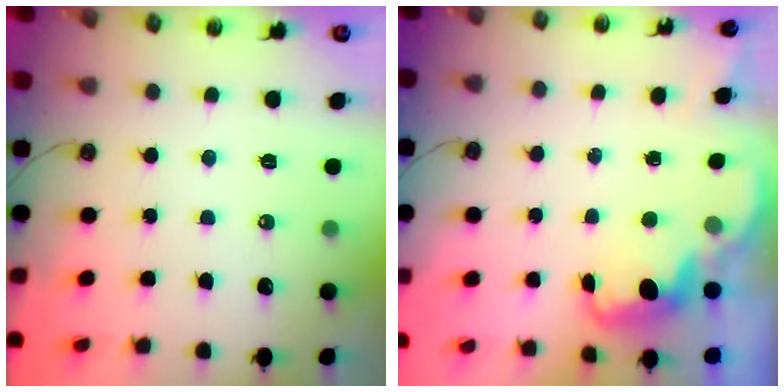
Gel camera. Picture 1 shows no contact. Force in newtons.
{"total": 2.3, "press": 2.3, "slide": 0.5}